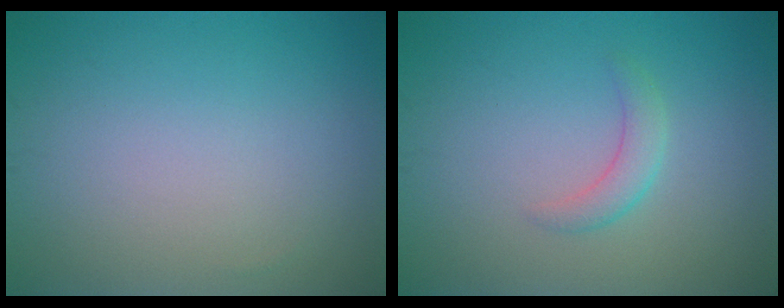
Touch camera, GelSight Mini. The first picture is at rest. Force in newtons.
{"total": 1.8, "press": 1.8, "slide": 0.0}